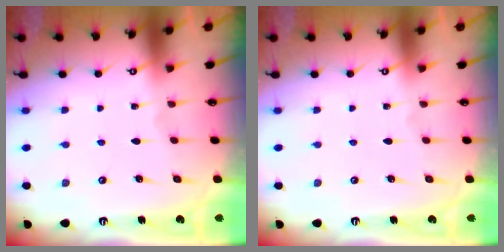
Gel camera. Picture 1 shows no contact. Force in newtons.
{"total": 0.0}